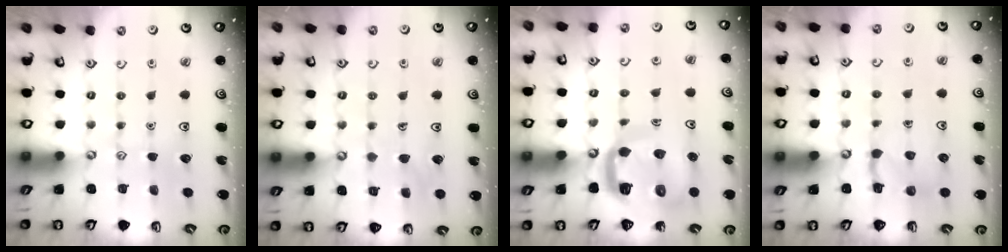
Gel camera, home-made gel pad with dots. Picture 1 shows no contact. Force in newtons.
{"total": 5.6, "press": 5.6, "slide": 0.2}
{"total": 11.3, "press": 11.2, "slide": 1.3}
{"total": 3.0, "press": 2.9, "slide": 0.7}